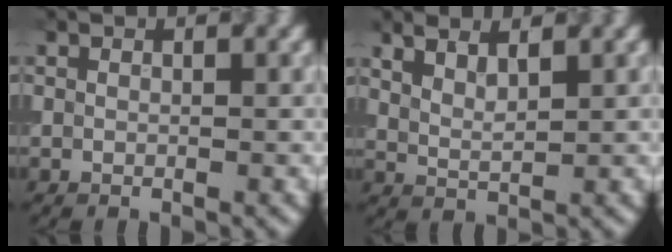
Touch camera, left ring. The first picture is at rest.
{"total": 2.4, "force": [1.9, 0.6, 1.3], "torque": [-0.024, -0.001, 0.040]}